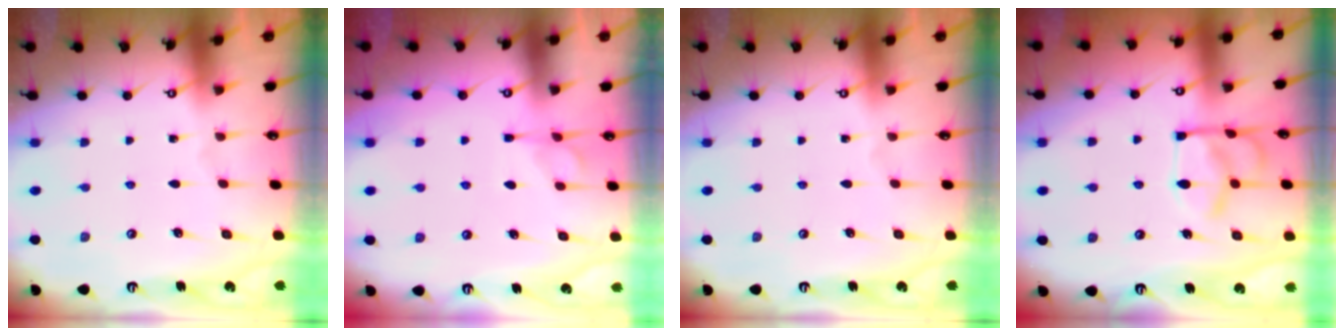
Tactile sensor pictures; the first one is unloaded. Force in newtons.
{"total": 1.9, "press": 1.2, "slide": 1.4}
{"total": 0.0}
{"total": 12.2, "press": 12.2, "slide": 0.2}